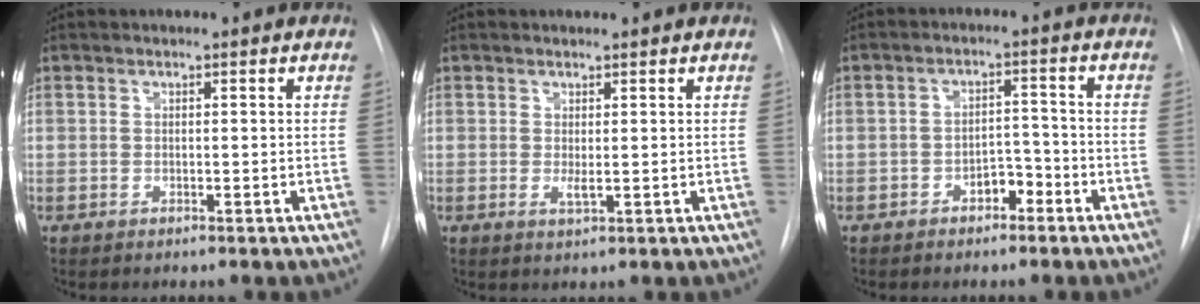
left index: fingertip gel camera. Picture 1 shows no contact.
{"total": 1.3, "force": [0.3, 0.1, 1.2], "torque": [-0.027, -0.002, 0.009]}
{"total": 3.5, "force": [-2.2, 1.8, 2.0], "torque": [-0.024, 0.009, -0.034]}